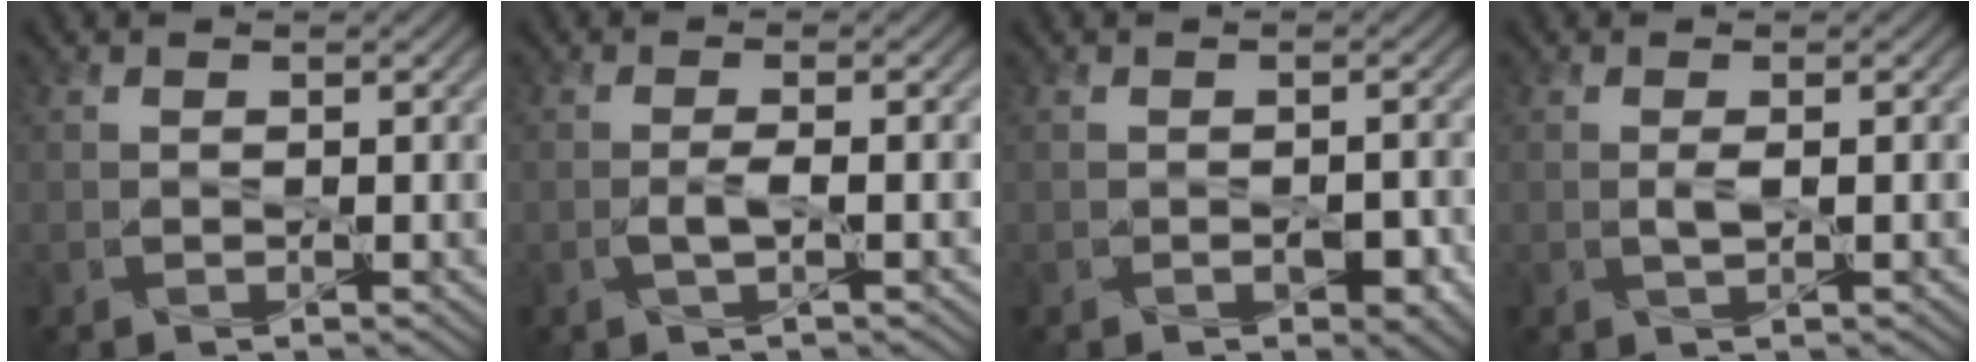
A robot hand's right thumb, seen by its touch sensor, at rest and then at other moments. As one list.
[{"total": 1.8, "force": [-0.5, 0.3, 1.8], "torque": [-0.038, 0.004, -0.012]}, {"total": 2.6, "force": [-1.0, 1.4, 1.9], "torque": [-0.029, -0.008, -0.010]}, {"total": 1.2, "force": [0.1, 0.2, 1.2], "torque": [-0.025, 0.001, 0.001]}]